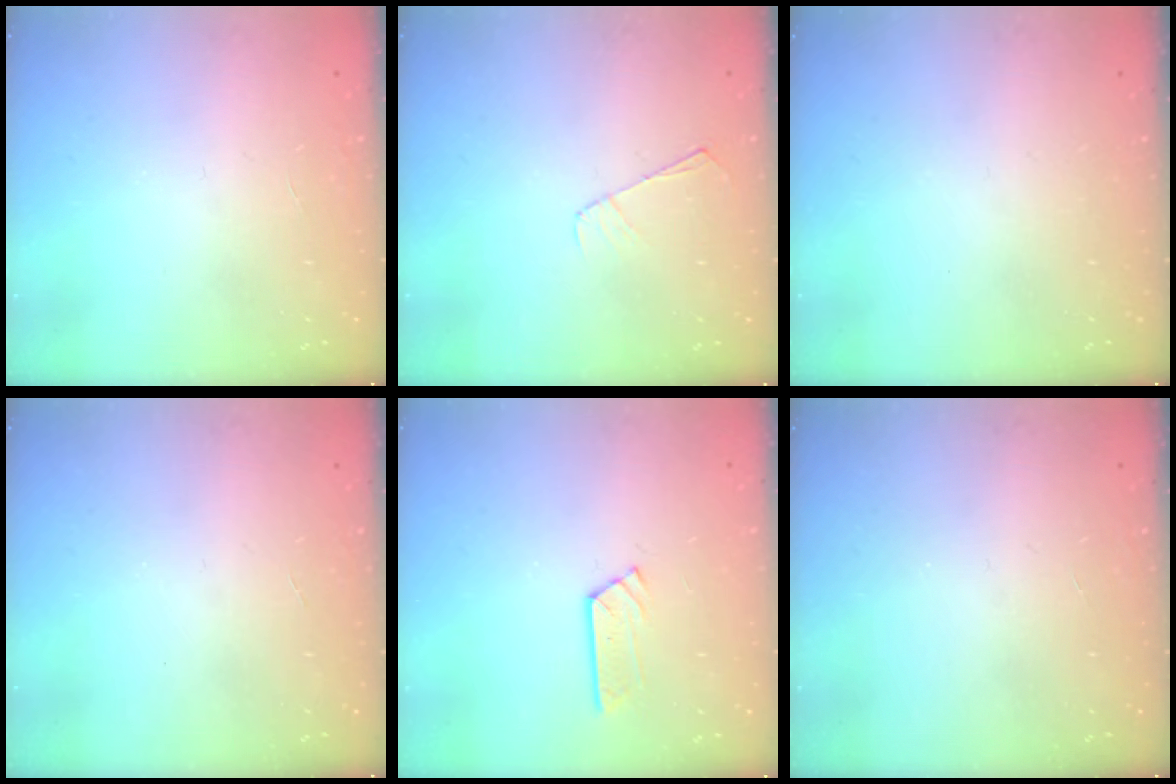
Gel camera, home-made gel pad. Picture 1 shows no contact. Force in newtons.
{"total": 3.9, "press": 3.8, "slide": 0.5}
{"total": 0.0}
{"total": 0.0}
{"total": 3.5, "press": 3.5, "slide": 0.1}
{"total": 0.0}